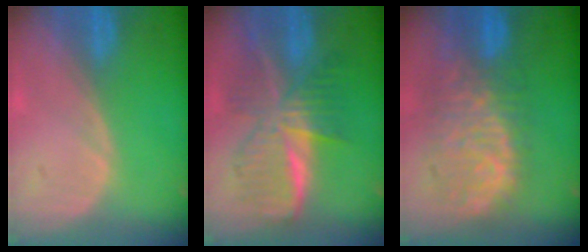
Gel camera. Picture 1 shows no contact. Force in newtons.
{"total": 9.5, "press": 9.5, "slide": 0.6}
{"total": 11.0, "press": 9.5, "slide": 5.5}